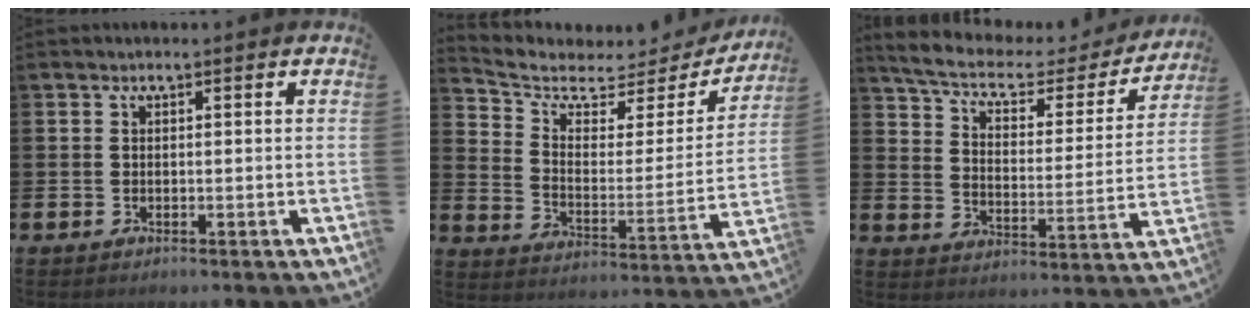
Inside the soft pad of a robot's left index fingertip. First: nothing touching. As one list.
[{"total": 5.2, "force": [4.3, 2.5, 1.4], "torque": [-0.061, -0.039, 0.066]}, {"total": 6.8, "force": [5.5, 2.4, 3.2], "torque": [-0.084, -0.040, 0.088]}]